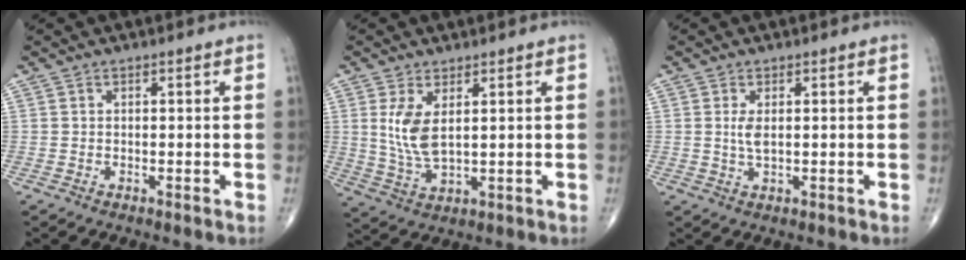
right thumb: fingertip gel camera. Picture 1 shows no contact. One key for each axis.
{"total": 6.9, "fx": 1.9, "fy": 2.9, "fz": 6.0, "tx": -0.122, "ty": -0.016, "tz": 0.050}
{"total": 2.5, "fx": 0.5, "fy": 0.9, "fz": 2.2, "tx": -0.046, "ty": -0.004, "tz": 0.014}